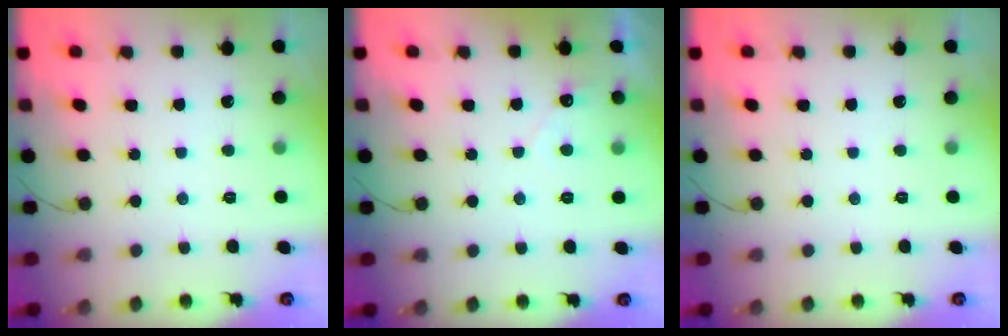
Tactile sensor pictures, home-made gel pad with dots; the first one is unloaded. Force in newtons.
{"total": 2.9, "press": 2.9, "slide": 0.1}
{"total": 0.0}